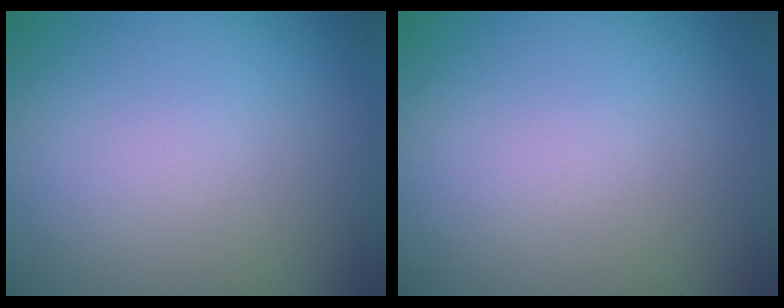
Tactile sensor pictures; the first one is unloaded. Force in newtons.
{"total": 0.0}